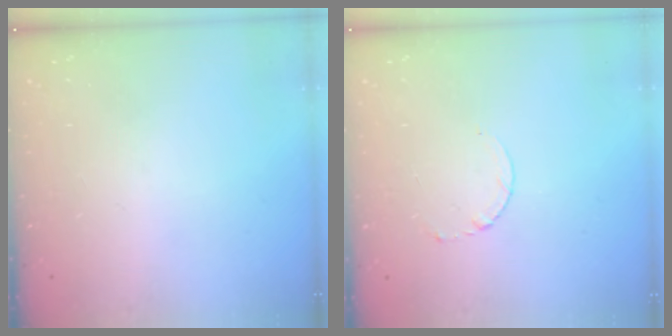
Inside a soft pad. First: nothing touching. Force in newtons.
{"total": 2.5, "press": 2.5, "slide": 0.3}